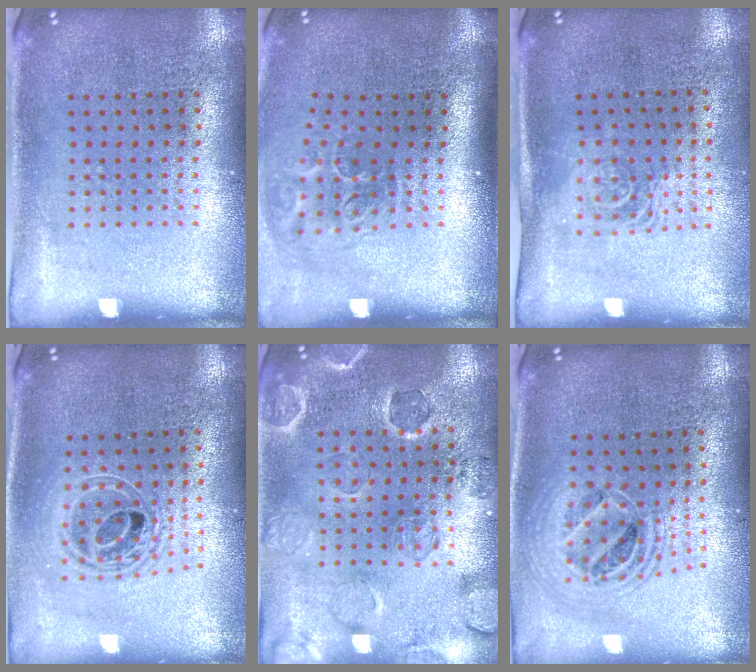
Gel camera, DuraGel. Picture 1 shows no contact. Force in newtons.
{"total": 2.0, "press": 1.3, "slide": 1.5}
{"total": 1.6, "press": 1.3, "slide": 0.9}
{"total": 2.0, "press": 1.5, "slide": 1.2}
{"total": 0.6, "press": 0.5, "slide": 0.3}
{"total": 2.0, "press": 1.6, "slide": 1.2}